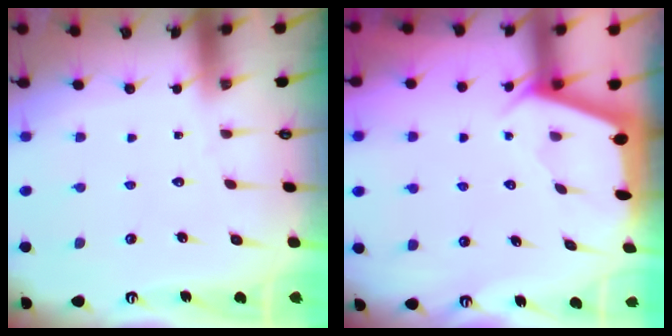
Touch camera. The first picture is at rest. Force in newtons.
{"total": 2.4, "press": 2.4, "slide": 0.3}